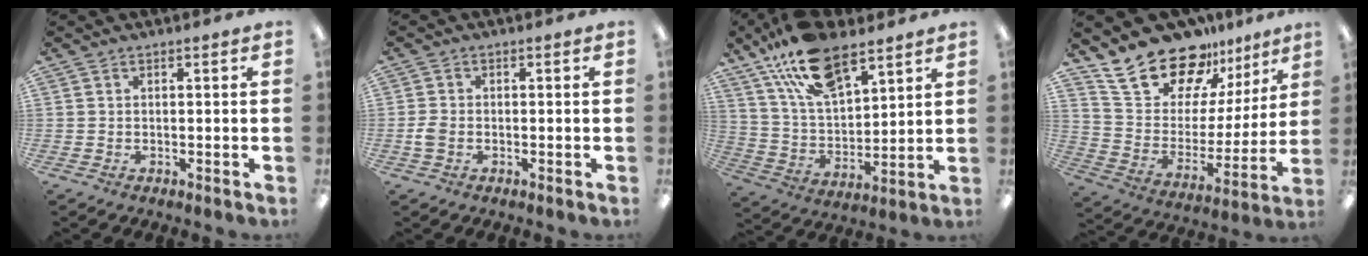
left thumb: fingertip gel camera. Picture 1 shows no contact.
{"total": 2.6, "force": [-0.6, 1.7, 1.8], "torque": [-0.039, 0.002, -0.013]}
{"total": 18.4, "force": [12.6, 8.3, 10.5], "torque": [-0.201, -0.051, 0.227]}
{"total": 20.6, "force": [16.8, 9.9, 6.9], "torque": [-0.137, -0.123, 0.305]}